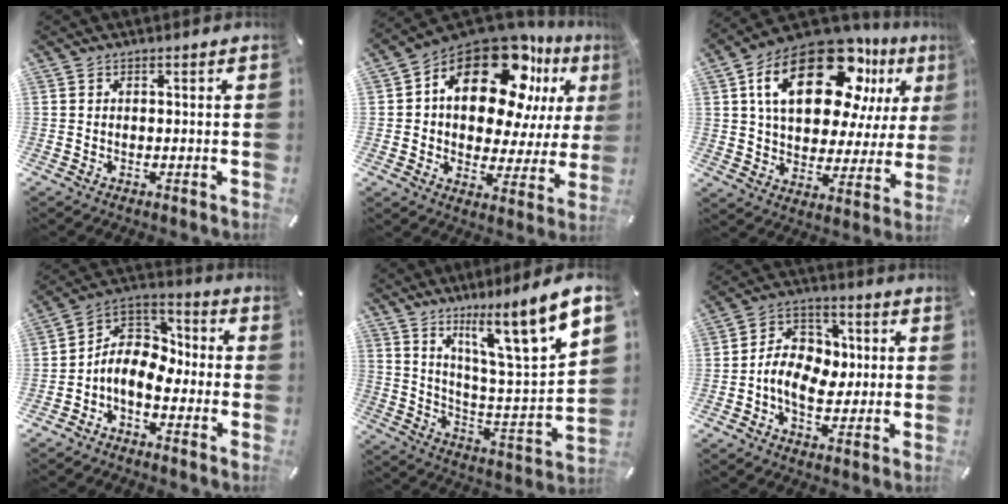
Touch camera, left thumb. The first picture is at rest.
{"total": 20.6, "force": [11.3, 11.4, 12.9], "torque": [-0.215, -0.079, 0.189]}
{"total": 24.7, "force": [11.7, 13.4, 17.2], "torque": [-0.296, -0.055, 0.194]}
{"total": 8.8, "force": [-3.3, 6.7, 4.7], "torque": [-0.113, 0.006, -0.063]}
{"total": 14.1, "force": [10.3, 1.5, 9.4], "torque": [-0.152, -0.085, 0.156]}
{"total": 10.3, "force": [-1.7, 8.0, 6.2], "torque": [-0.126, 0.024, -0.028]}